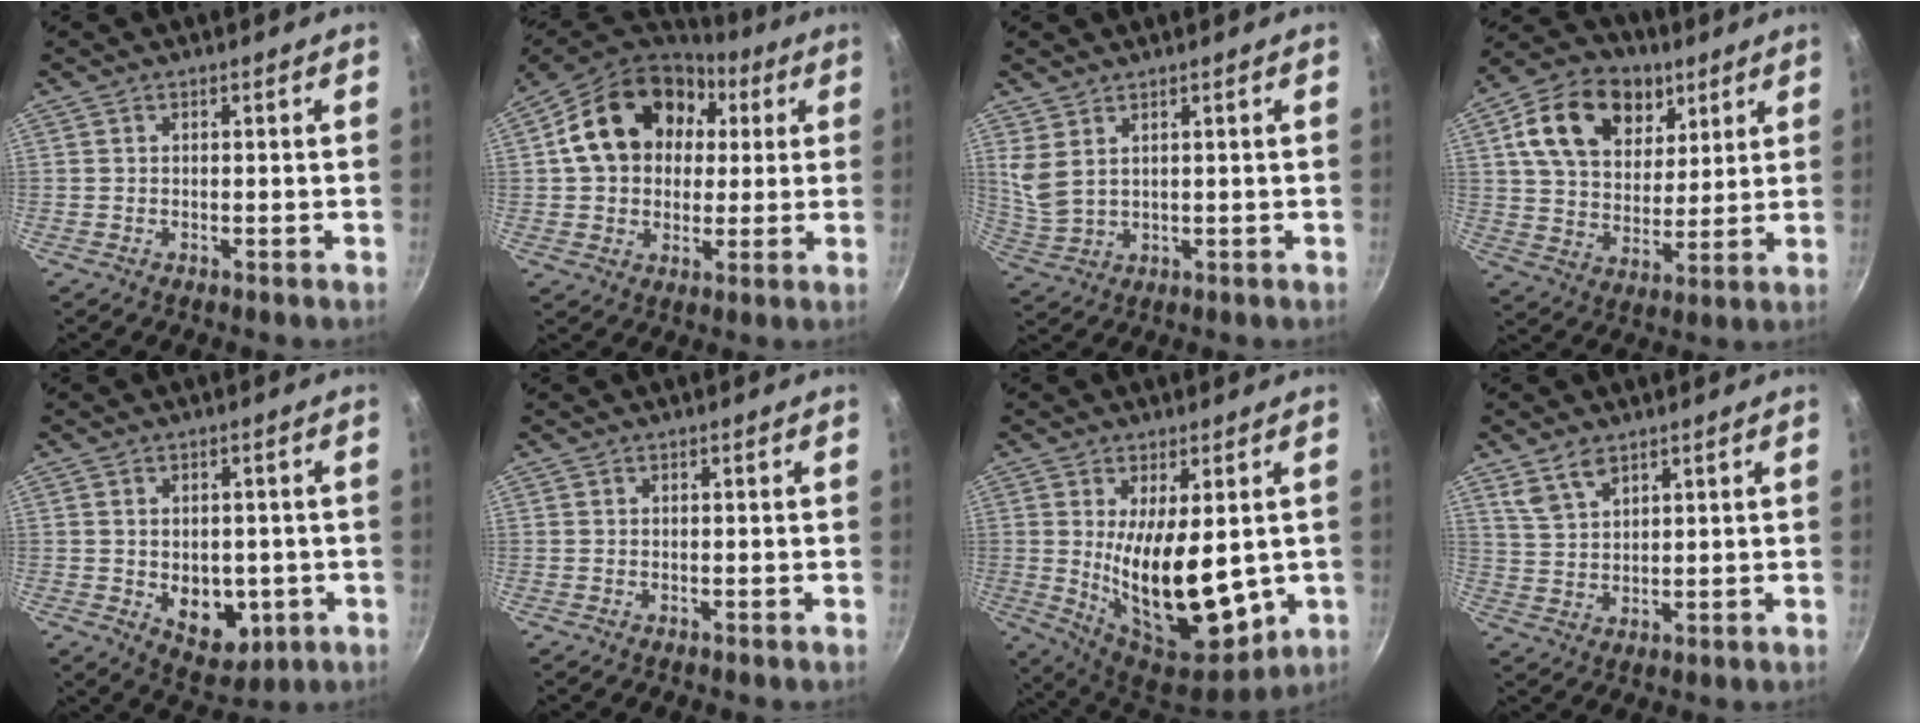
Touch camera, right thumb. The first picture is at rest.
{"total": 20.4, "force": [5.2, 15.5, 12.2], "torque": [-0.196, 0.022, 0.082]}
{"total": 4.8, "force": [2.6, 2.6, 3.1], "torque": [-0.059, -0.021, 0.063]}
{"total": 19.1, "force": [8.2, 13.4, 11.0], "torque": [-0.162, -0.016, 0.132]}
{"total": 9.5, "force": [-1.7, 6.6, 6.6], "torque": [-0.060, -0.011, -0.009]}
{"total": 0.0}
{"total": 18.6, "force": [0.1, 8.8, 16.4], "torque": [-0.242, -0.038, 0.025]}
{"total": 5.6, "force": [3.8, 2.8, 3.1], "torque": [-0.050, -0.017, 0.082]}